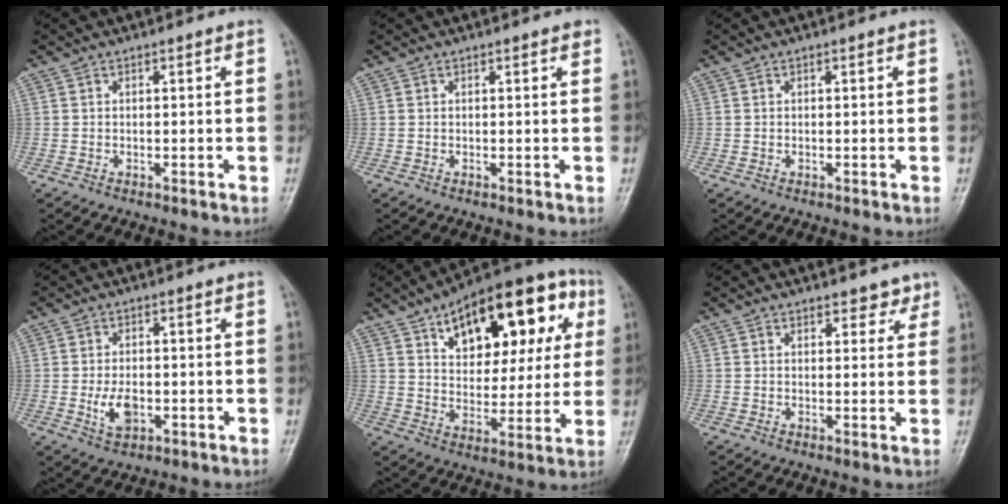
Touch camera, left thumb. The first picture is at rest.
{"total": 0.6, "force": [0.3, 0.2, 0.4], "torque": [-0.005, -0.001, 0.000]}
{"total": 0.0}
{"total": 5.1, "force": [-1.3, 3.1, 3.8], "torque": [-0.066, -0.001, -0.019]}
{"total": 23.8, "force": [9.8, 12.4, 17.8], "torque": [-0.210, 0.011, 0.146]}
{"total": 3.0, "force": [2.2, 1.7, 1.0], "torque": [0.012, -0.011, 0.026]}